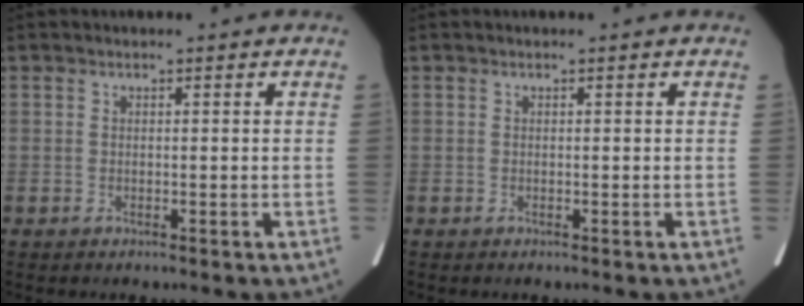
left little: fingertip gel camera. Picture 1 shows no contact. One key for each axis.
{"total": 0.0}